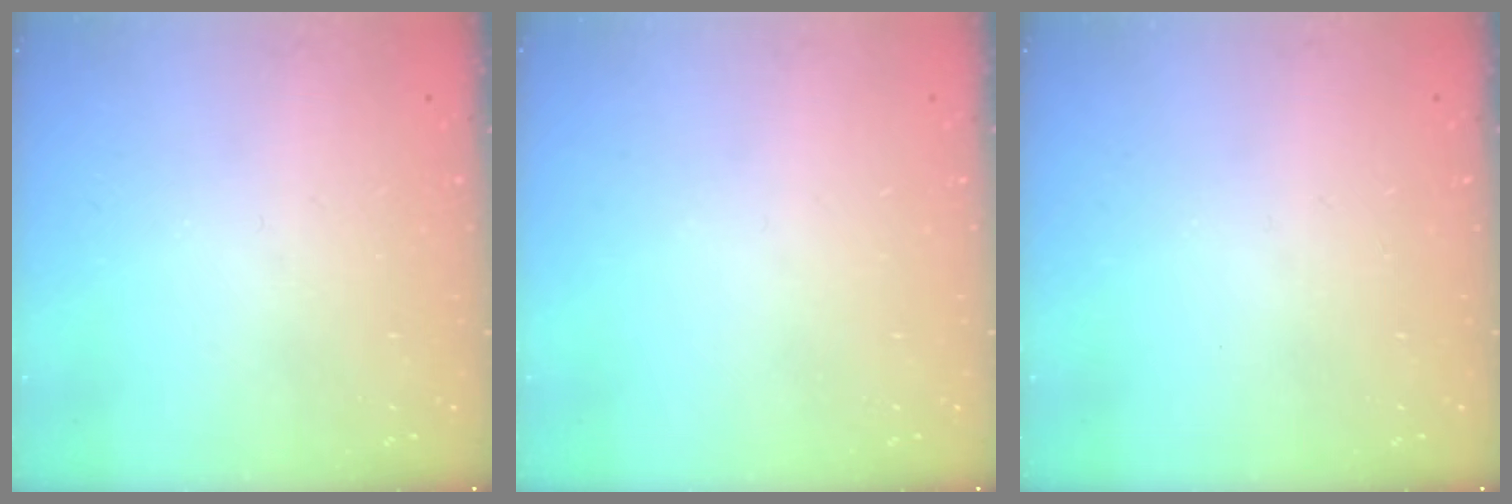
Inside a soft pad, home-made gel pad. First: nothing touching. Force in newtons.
{"total": 0.0}
{"total": 0.0}